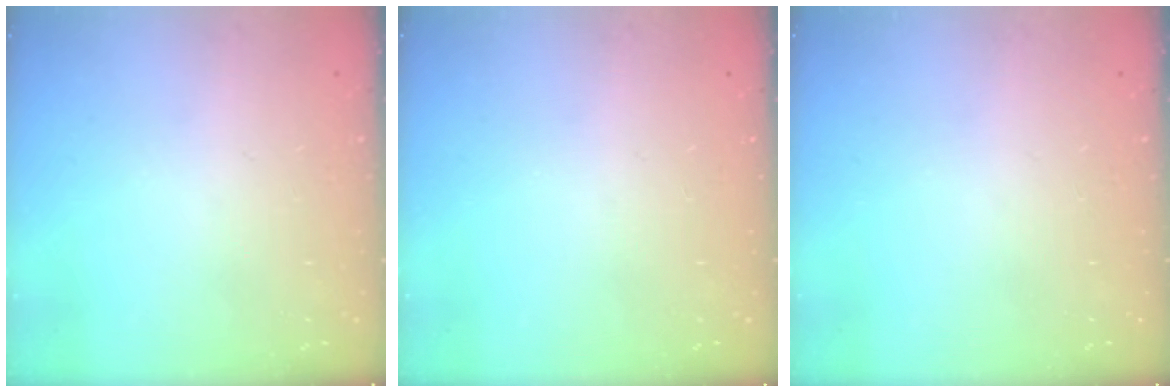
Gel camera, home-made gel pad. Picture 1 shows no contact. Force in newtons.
{"total": 0.0}
{"total": 0.0}